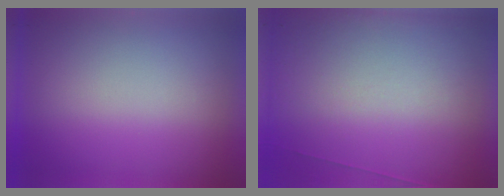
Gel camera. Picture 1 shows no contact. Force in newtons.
{"total": 7.8}